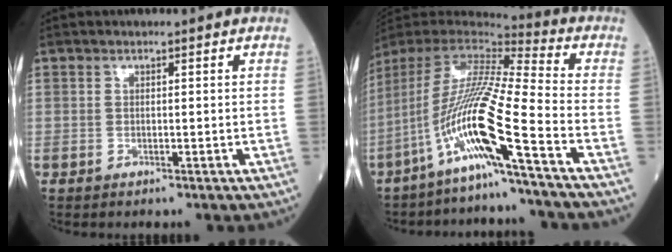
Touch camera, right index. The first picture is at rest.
{"total": 16.2, "force": [-8.0, -1.9, 13.9], "torque": [-0.276, -0.013, -0.162]}